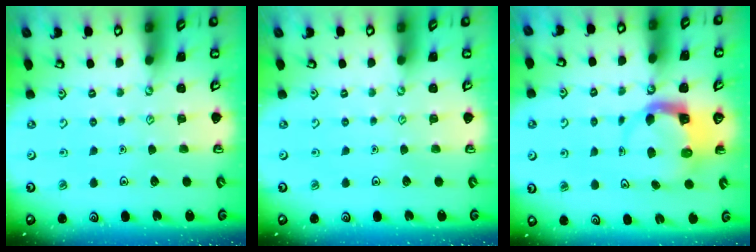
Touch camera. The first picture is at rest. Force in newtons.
{"total": 0.0}
{"total": 4.0, "press": 4.0, "slide": 0.6}